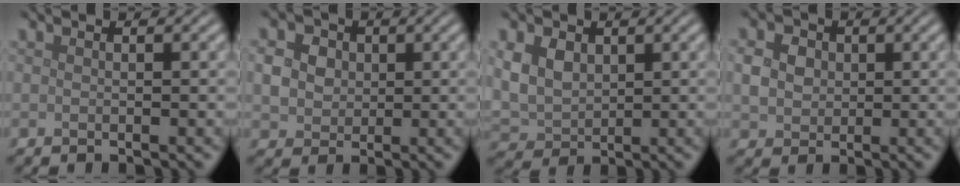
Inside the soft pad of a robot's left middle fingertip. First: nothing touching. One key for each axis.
{"total": 4.6, "fx": 1.1, "fy": 3.8, "fz": 2.2, "tx": -0.047, "ty": 0.015, "tz": 0.017}
{"total": 4.5, "fx": 1.3, "fy": 3.4, "fz": 2.7, "tx": -0.060, "ty": 0.002, "tz": 0.022}
{"total": 3.2, "fx": 0.5, "fy": 2.7, "fz": 1.6, "tx": -0.035, "ty": 0.006, "tz": 0.006}